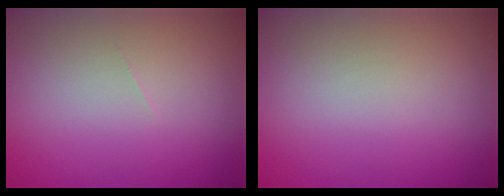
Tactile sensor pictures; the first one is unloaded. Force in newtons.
{"total": 0.0}